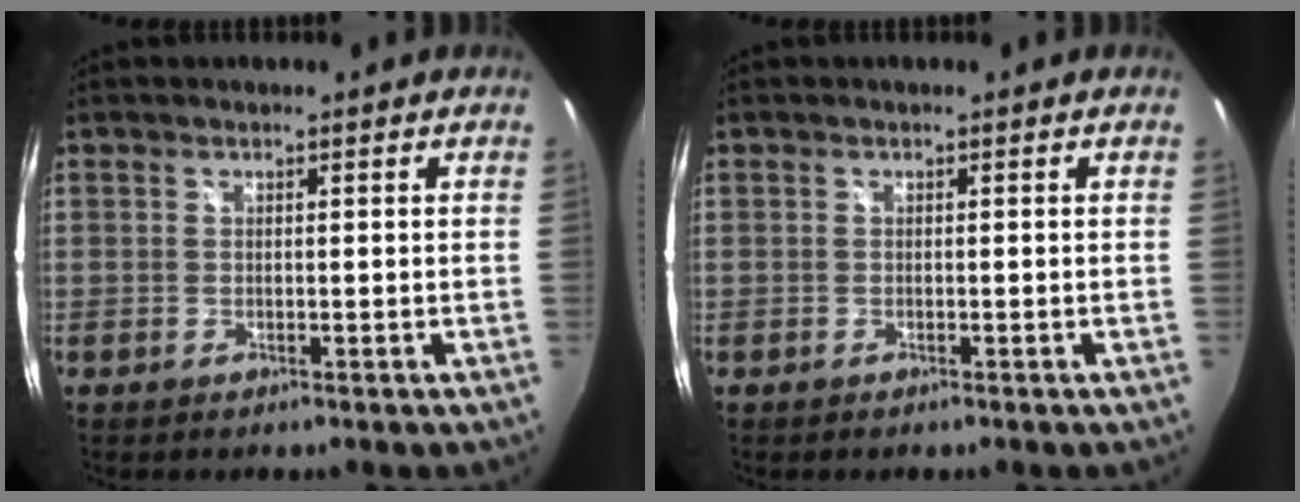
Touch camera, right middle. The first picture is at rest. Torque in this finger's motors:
{"motor_torque": [1.79, -0.36, 0.01, 0.01]}